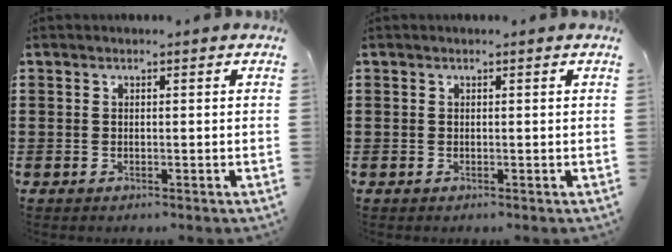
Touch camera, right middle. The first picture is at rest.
{"total": 0.0}